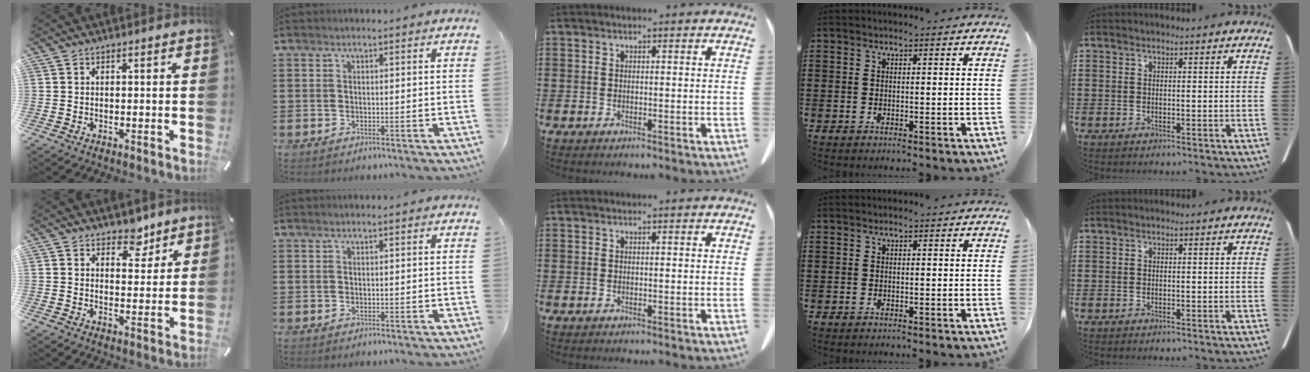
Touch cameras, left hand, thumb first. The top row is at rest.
{"thumb": {"total": 6.3, "force": [4.7, 3.9, 1.4], "torque": [0.010, -0.034, 0.076]}}